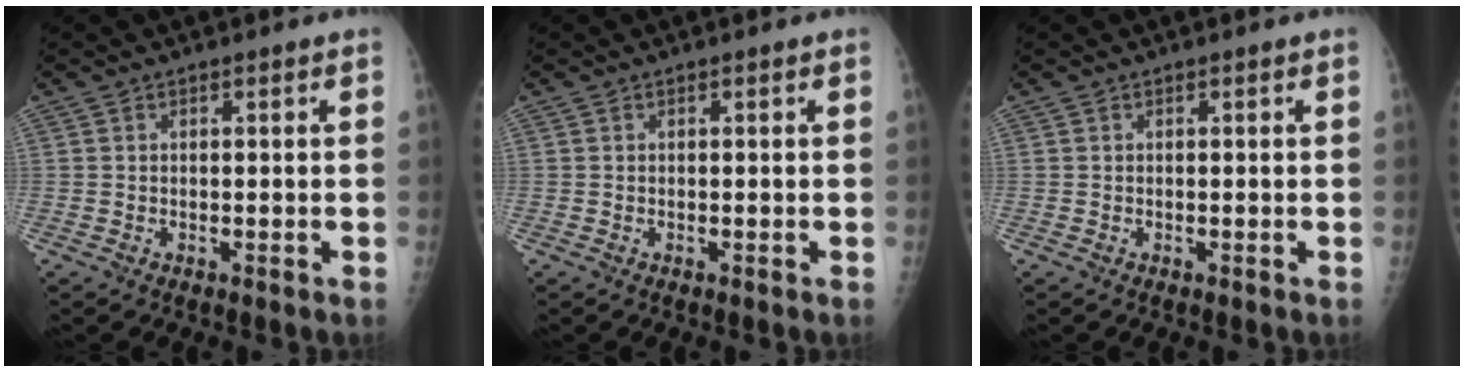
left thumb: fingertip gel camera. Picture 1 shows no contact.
{"total": 0.0}
{"total": 0.0}